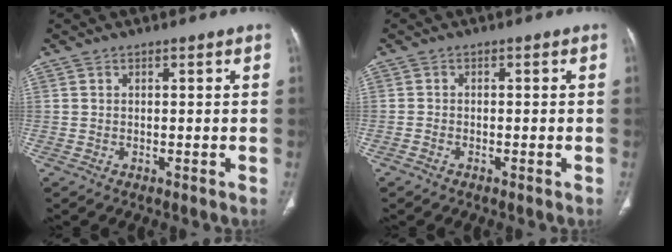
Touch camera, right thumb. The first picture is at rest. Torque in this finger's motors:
{"motor_torque": [-0.71, -0.17, -0.37, 0.40, -0.04]}